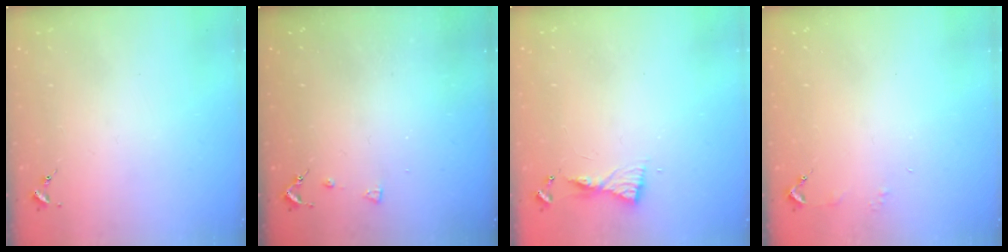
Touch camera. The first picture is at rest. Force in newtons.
{"total": 3.3, "press": 3.3, "slide": 0.6}
{"total": 5.6, "press": 5.6, "slide": 0.5}
{"total": 2.9, "press": 2.8, "slide": 0.3}